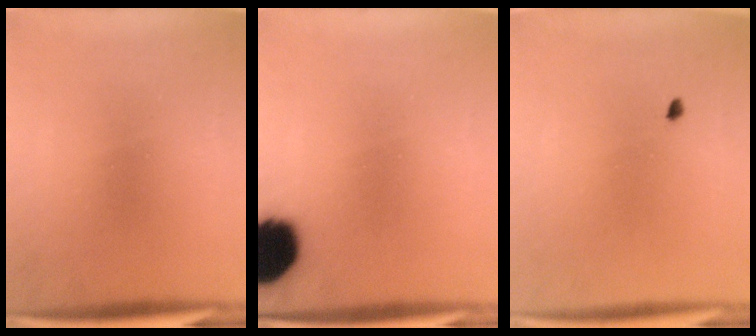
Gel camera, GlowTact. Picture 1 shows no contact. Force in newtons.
{"total": 14.7}
{"total": 0.6}